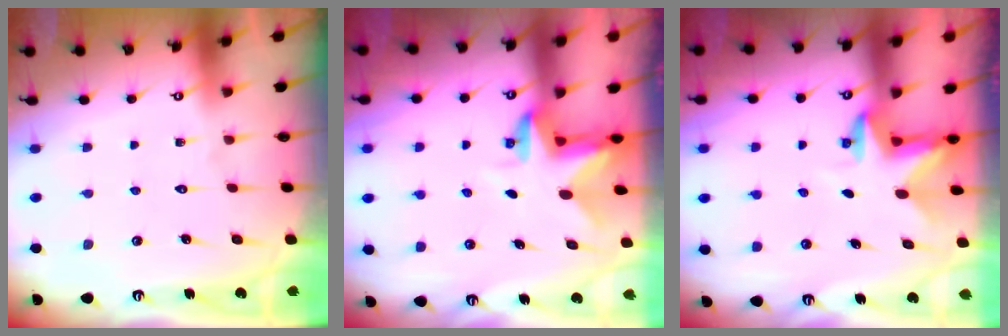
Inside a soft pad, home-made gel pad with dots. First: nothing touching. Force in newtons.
{"total": 3.0, "press": 2.9, "slide": 0.5}
{"total": 2.9, "press": 2.9, "slide": 0.1}